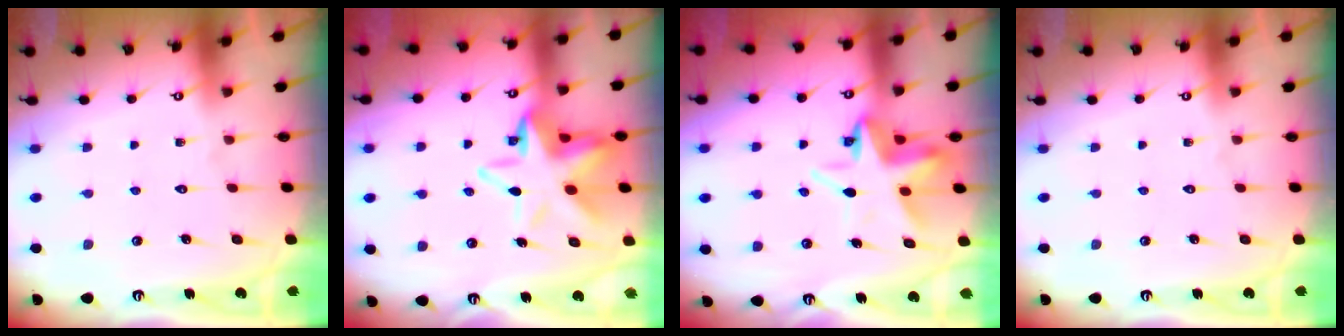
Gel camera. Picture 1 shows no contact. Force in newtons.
{"total": 12.9, "press": 12.5, "slide": 3.1}
{"total": 7.7, "press": 7.2, "slide": 2.7}
{"total": 0.0}